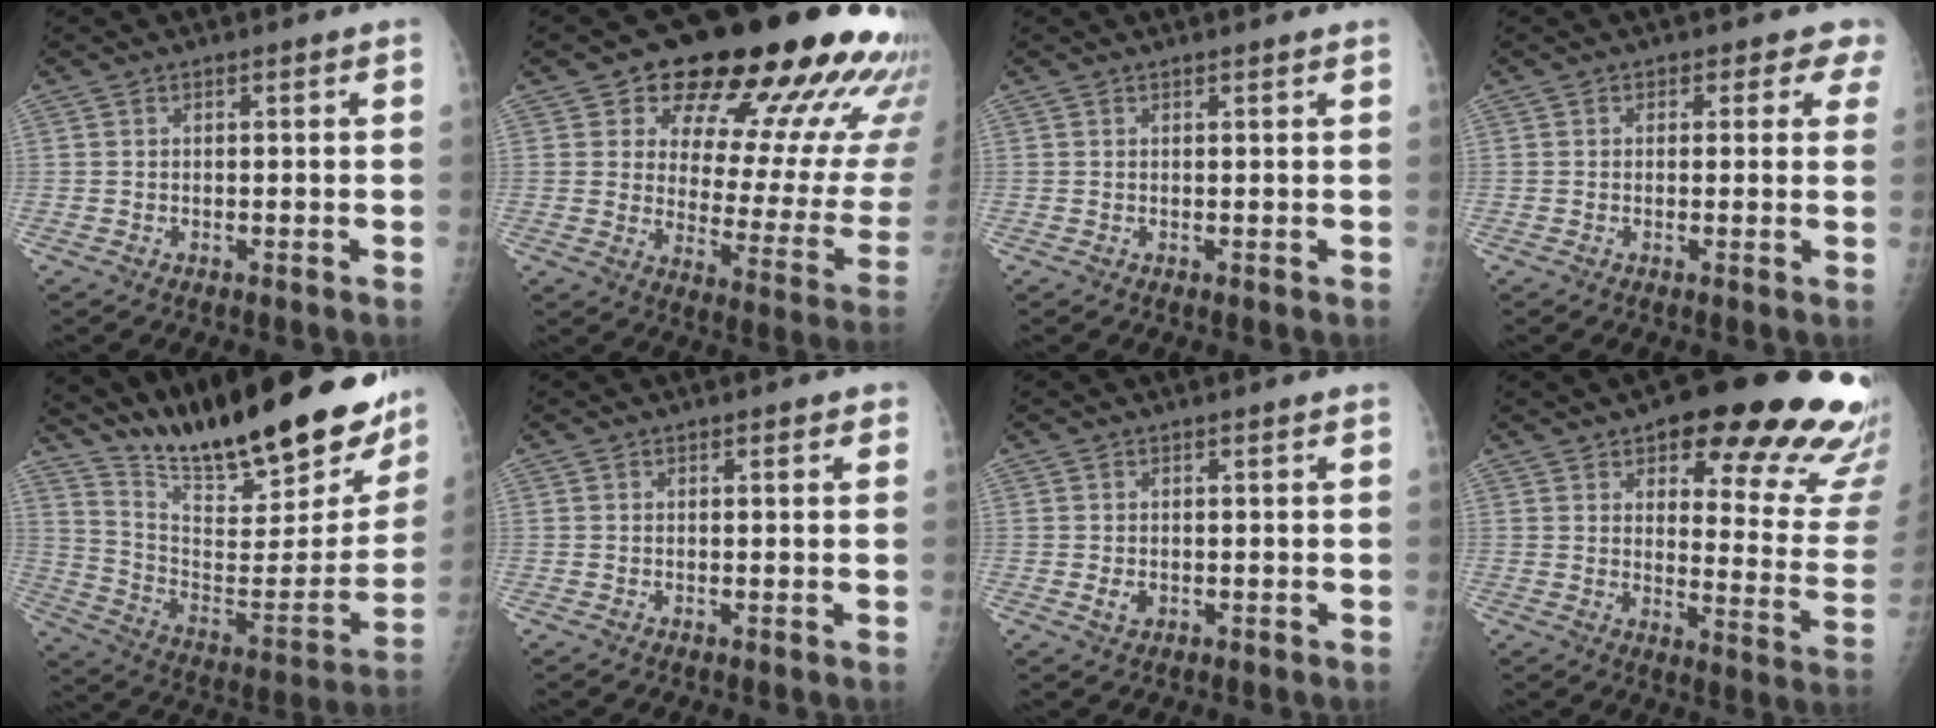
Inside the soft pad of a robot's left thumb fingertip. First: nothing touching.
{"total": 26.1, "force": [17.1, 10.0, 17.0], "torque": [-0.182, -0.074, 0.224]}
{"total": 1.1, "force": [1.0, 0.0, 0.5], "torque": [-0.002, 0.003, 0.016]}
{"total": 3.3, "force": [2.2, 2.4, 0.6], "torque": [0.028, -0.009, 0.004]}
{"total": 29.3, "force": [24.0, 6.7, 15.4], "torque": [-0.216, -0.125, 0.363]}
{"total": 1.1, "force": [0.7, 0.5, 0.7], "torque": [-0.002, -0.001, 0.005]}
{"total": 1.8, "force": [0.4, 1.1, 1.5], "torque": [-0.023, -0.002, 0.010]}
{"total": 24.9, "force": [16.1, 8.1, 17.2], "torque": [-0.162, -0.078, 0.199]}